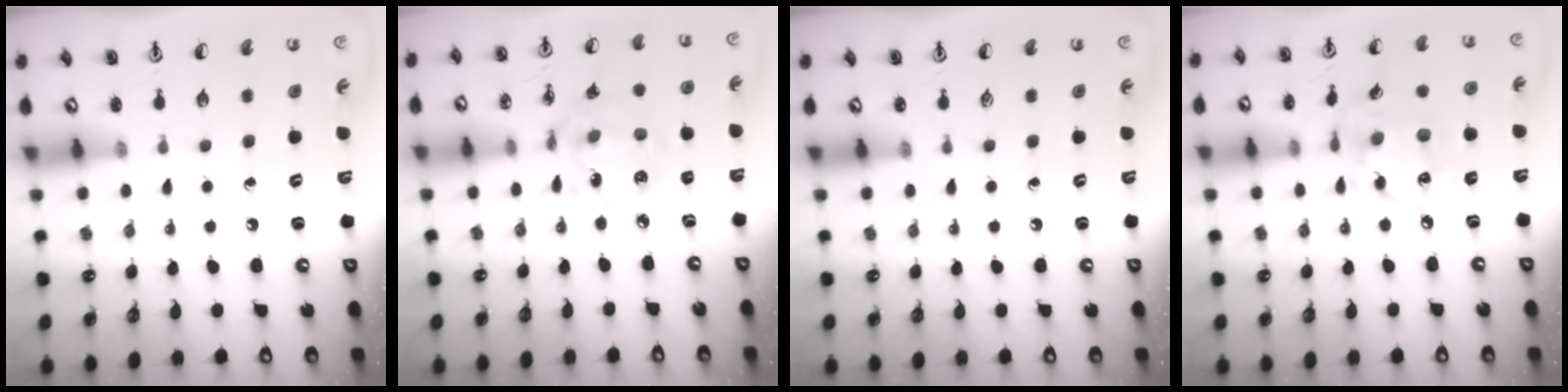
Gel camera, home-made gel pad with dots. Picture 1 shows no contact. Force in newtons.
{"total": 9.3, "press": 9.3, "slide": 0.6}
{"total": 0.0}
{"total": 11.8, "press": 11.8, "slide": 0.8}